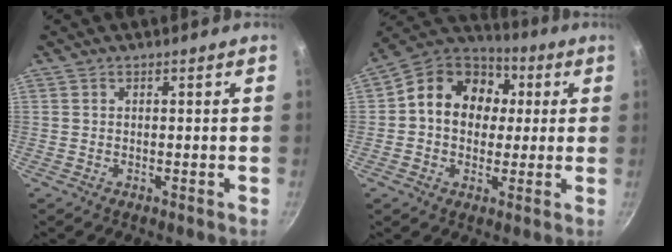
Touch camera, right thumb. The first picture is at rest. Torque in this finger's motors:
{"motor_torque": [-0.14, 0.59, 0.09, 0.10, 0.07]}